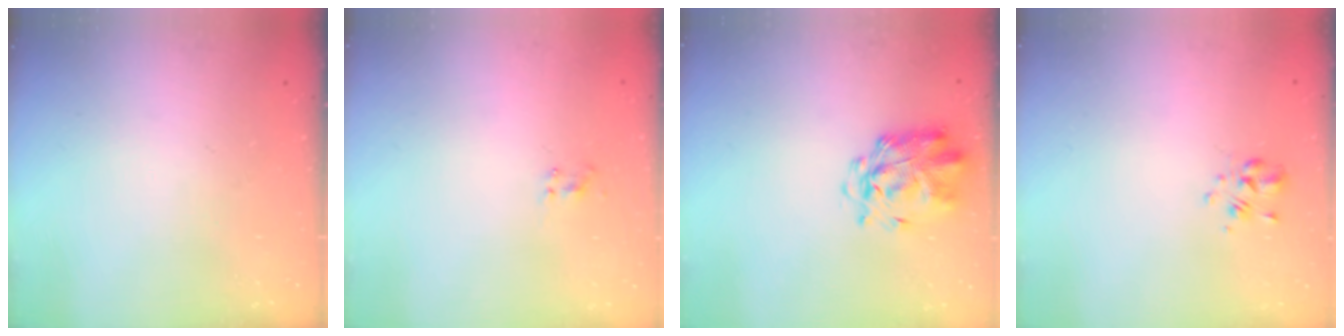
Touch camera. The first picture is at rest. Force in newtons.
{"total": 1.5, "press": 1.3, "slide": 0.8}
{"total": 2.9, "press": 2.8, "slide": 0.7}
{"total": 2.0, "press": 1.9, "slide": 0.7}